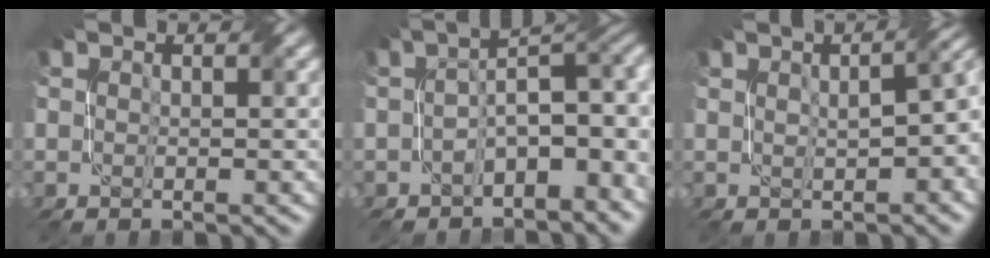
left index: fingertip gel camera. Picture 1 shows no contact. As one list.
[{"total": 7.3, "force": [-1.4, 3.7, 6.2], "torque": [-0.076, 0.015, -0.020]}, {"total": 6.6, "force": [0.4, 3.2, 5.7], "torque": [-0.061, 0.010, 0.021]}]